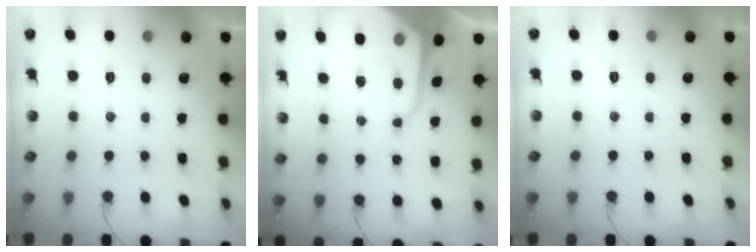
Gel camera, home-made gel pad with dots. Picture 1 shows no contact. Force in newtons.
{"total": 10.4, "press": 10.4, "slide": 0.8}
{"total": 0.0}